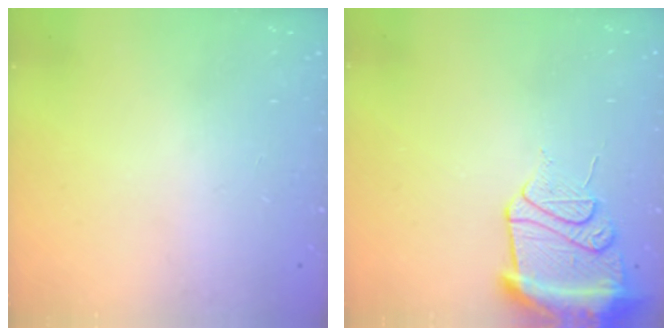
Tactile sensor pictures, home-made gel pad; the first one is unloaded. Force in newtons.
{"total": 12.9, "press": 12.8, "slide": 1.5}